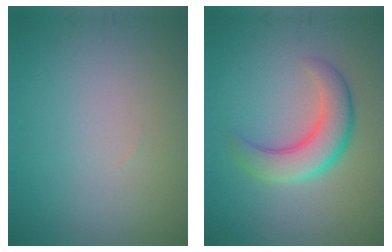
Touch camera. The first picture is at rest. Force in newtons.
{"total": 5.2, "press": 5.2, "slide": 0.3}